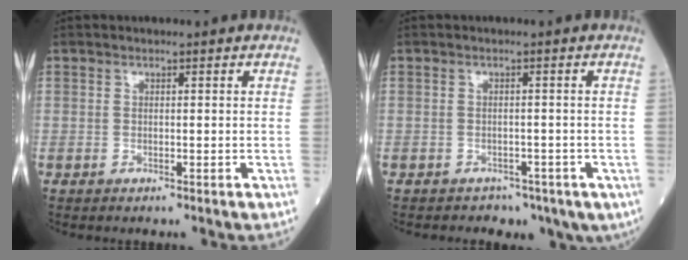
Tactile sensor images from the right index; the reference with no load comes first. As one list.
[{"total": 5.2, "force": [-3.2, 3.8, 1.3], "torque": [-0.009, 0.012, -0.038]}]